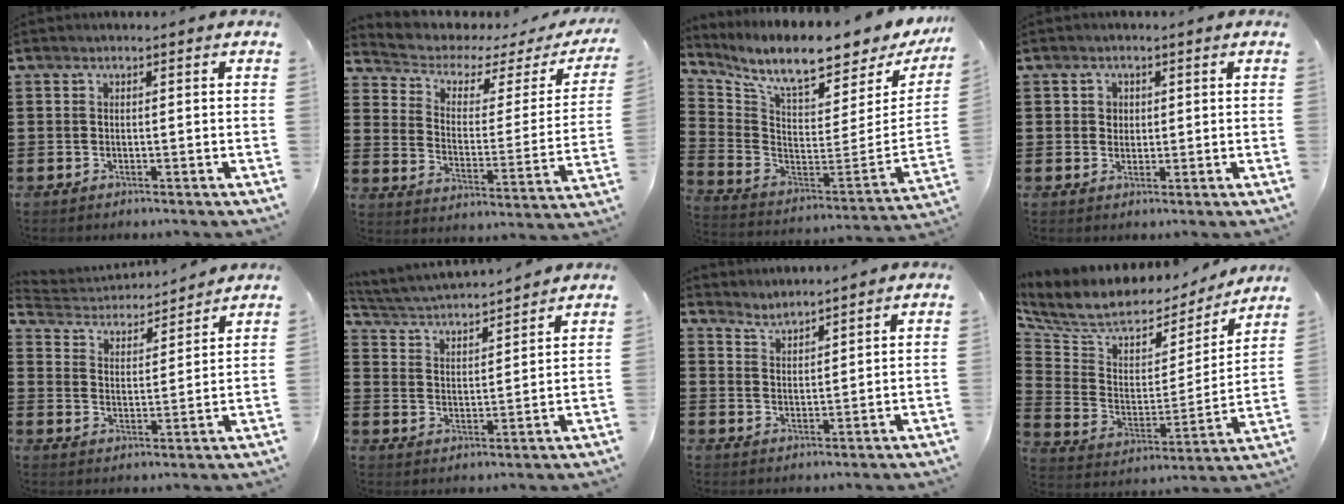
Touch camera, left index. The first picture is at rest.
{"total": 3.3, "force": [2.5, 1.6, 1.5], "torque": [-0.050, -0.020, 0.033]}
{"total": 8.8, "force": [7.3, 0.6, 4.9], "torque": [-0.120, -0.065, 0.119]}
{"total": 1.7, "force": [0.6, 1.5, 0.4], "torque": [-0.013, 0.008, 0.009]}
{"total": 3.4, "force": [3.3, 0.6, 0.0], "torque": [-0.025, -0.025, 0.051]}
{"total": 3.9, "force": [3.9, -0.1, 0.7], "torque": [-0.037, -0.029, 0.062]}
{"total": 2.9, "force": [2.8, 0.0, -0.5], "torque": [-0.001, -0.011, 0.053]}
{"total": 6.9, "force": [5.6, 3.3, 2.3], "torque": [-0.070, -0.043, 0.096]}